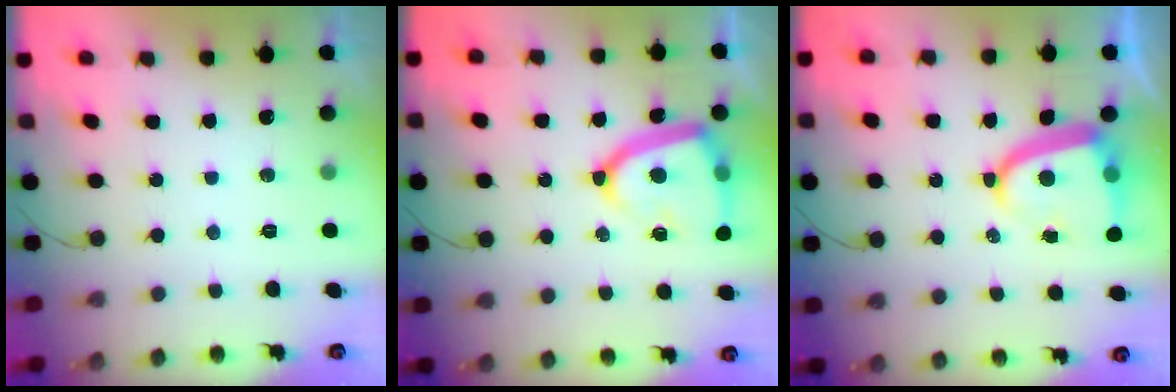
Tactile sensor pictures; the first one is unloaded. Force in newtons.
{"total": 16.5, "press": 16.5, "slide": 1.5}
{"total": 12.3, "press": 12.2, "slide": 1.4}